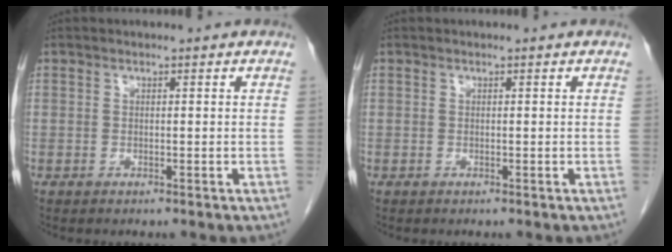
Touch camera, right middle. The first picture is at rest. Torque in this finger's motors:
{"motor_torque": [0.00, 0.00, 0.00, 0.00]}